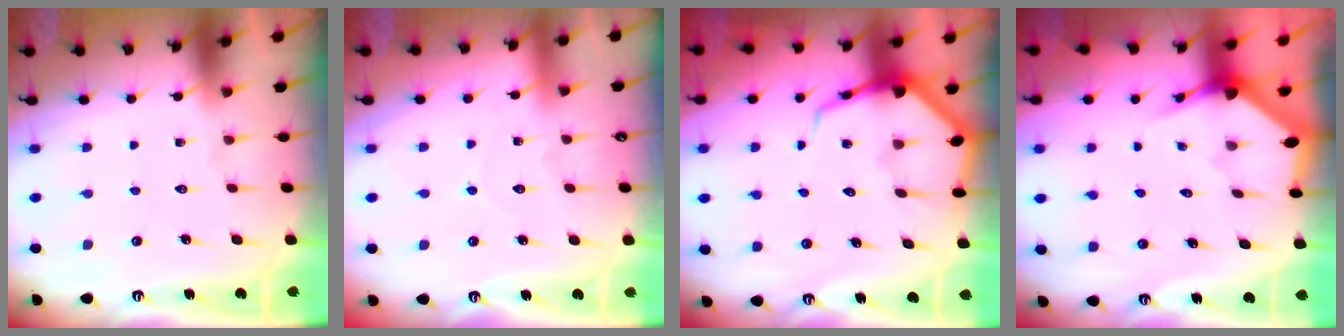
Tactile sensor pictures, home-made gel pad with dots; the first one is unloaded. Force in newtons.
{"total": 3.9, "press": 3.8, "slide": 0.4}
{"total": 7.8, "press": 7.7, "slide": 0.8}
{"total": 2.9, "press": 2.9, "slide": 0.2}